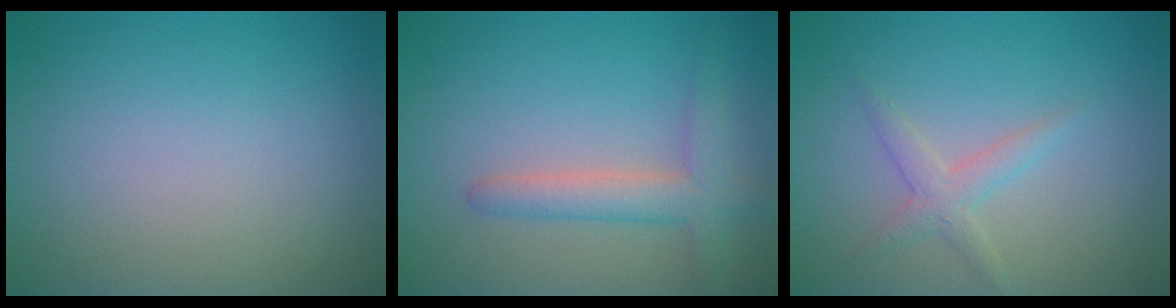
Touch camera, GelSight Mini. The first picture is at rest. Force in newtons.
{"total": 3.3, "press": 3.3, "slide": 0.2}
{"total": 1.8, "press": 1.8, "slide": 0.0}